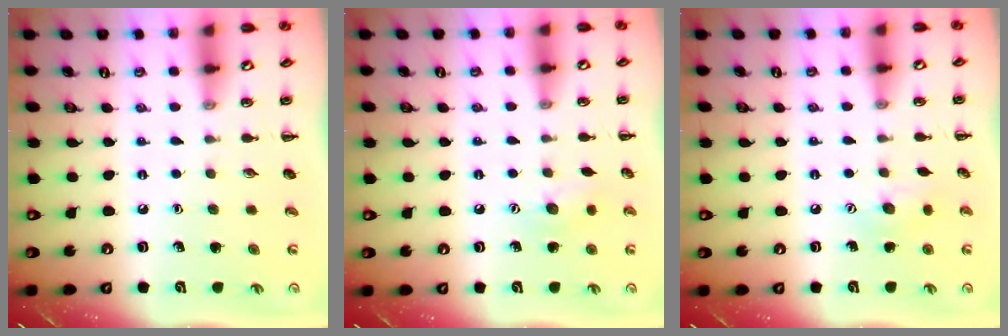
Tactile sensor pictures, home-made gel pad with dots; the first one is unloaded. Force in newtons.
{"total": 7.9, "press": 7.8, "slide": 1.4}
{"total": 7.0, "press": 6.9, "slide": 1.4}